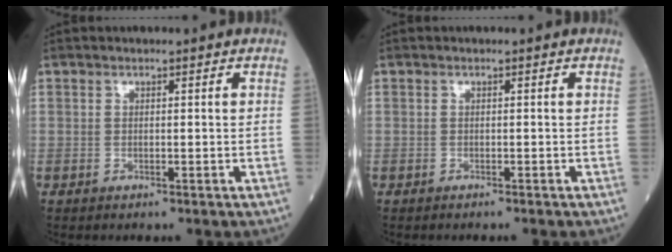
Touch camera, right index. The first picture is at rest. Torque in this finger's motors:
{"motor_torque": [0.00, -0.07, 0.05, 0.01]}